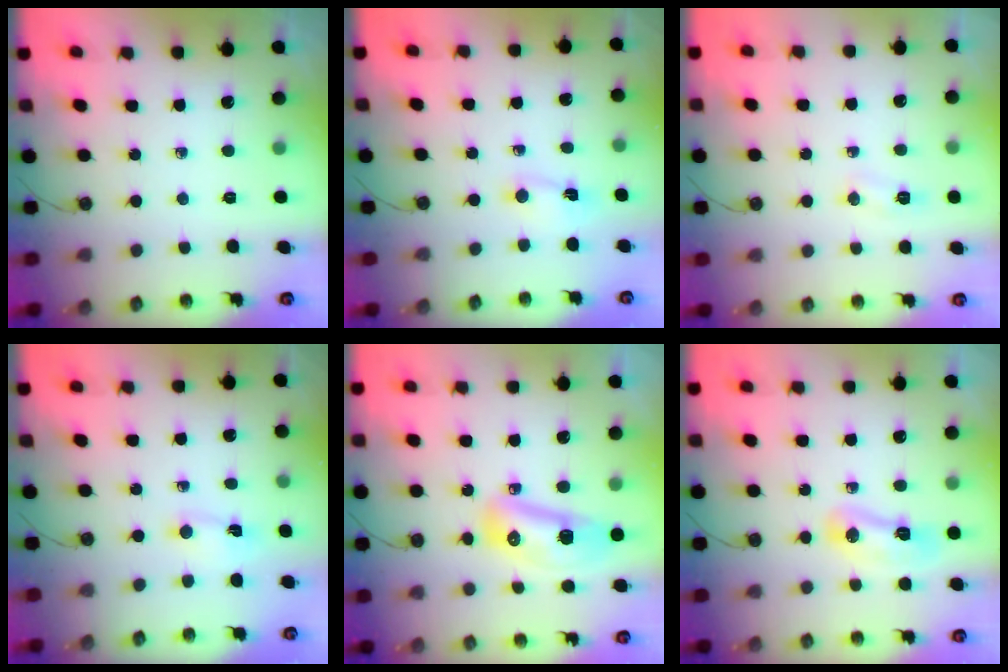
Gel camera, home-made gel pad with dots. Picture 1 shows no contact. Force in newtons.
{"total": 1.4, "press": 1.4, "slide": 0.1}
{"total": 4.9, "press": 4.9, "slide": 0.5}
{"total": 1.1, "press": 1.0, "slide": 0.5}
{"total": 12.0, "press": 11.9, "slide": 1.5}
{"total": 7.8, "press": 7.8, "slide": 1.1}